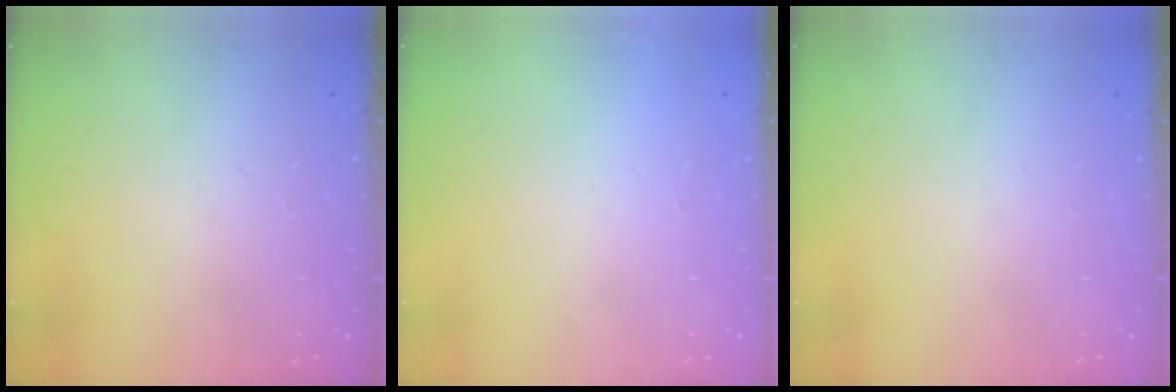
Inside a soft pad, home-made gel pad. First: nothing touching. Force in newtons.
{"total": 1.5, "press": 1.5, "slide": 0.1}
{"total": 0.0}